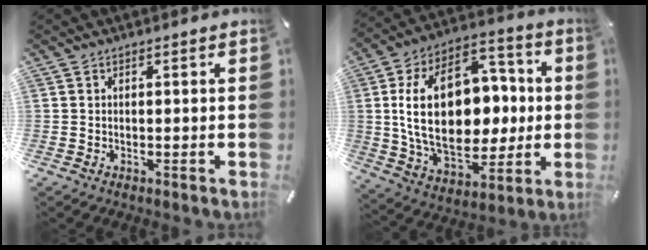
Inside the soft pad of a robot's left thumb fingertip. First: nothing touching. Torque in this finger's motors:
{"motor_torque": [1.42, 3.59, 1.70, -1.07, 0.90]}